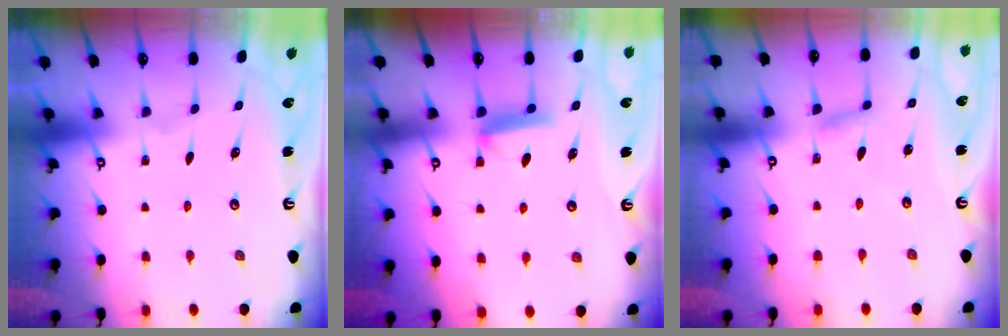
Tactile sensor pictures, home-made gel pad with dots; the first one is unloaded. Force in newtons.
{"total": 6.2, "press": 6.2, "slide": 0.6}
{"total": 2.4, "press": 2.4, "slide": 0.2}